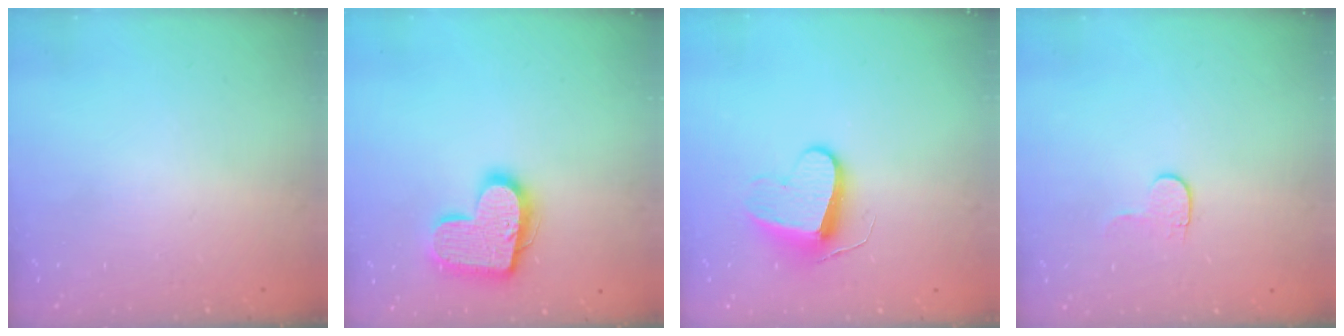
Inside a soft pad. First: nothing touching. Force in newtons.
{"total": 16.4, "press": 16.4, "slide": 1.0}
{"total": 10.6, "press": 10.6, "slide": 0.9}
{"total": 3.6, "press": 3.6, "slide": 0.4}